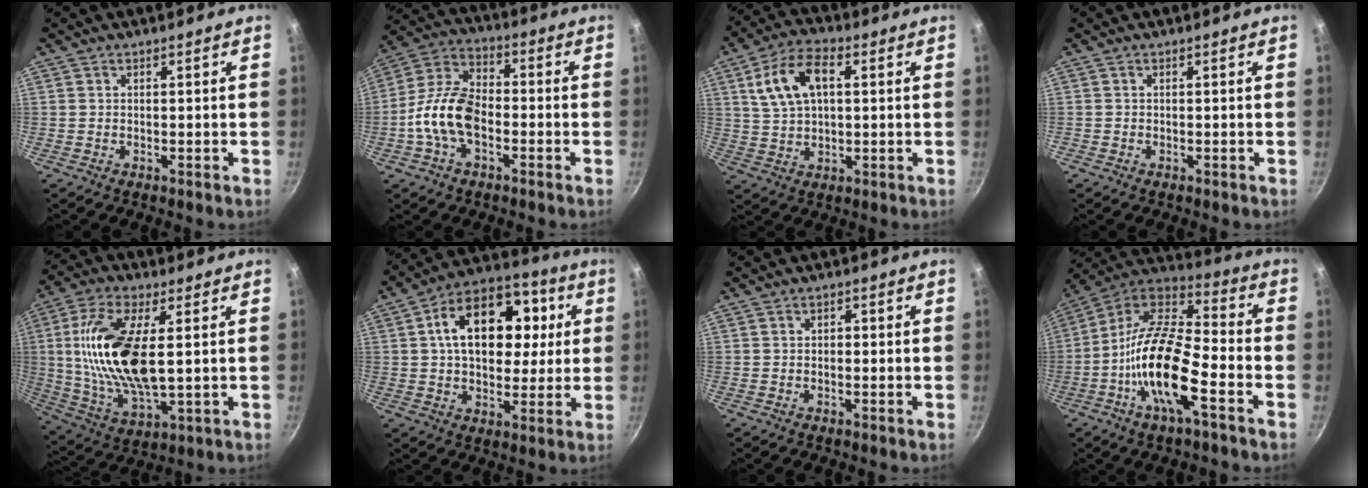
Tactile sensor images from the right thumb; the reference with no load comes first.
{"total": 12.5, "force": [-3.1, 7.5, 9.5], "torque": [-0.164, 0.044, -0.074]}
{"total": 11.8, "force": [3.3, 6.8, 9.1], "torque": [-0.156, 0.015, 0.057]}
{"total": 0.0}
{"total": 18.8, "force": [2.6, 8.0, 16.8], "torque": [-0.334, -0.007, 0.050]}
{"total": 19.8, "force": [4.1, 13.3, 14.0], "torque": [-0.186, 0.016, 0.049]}
{"total": 1.2, "force": [0.0, 0.9, 0.8], "torque": [-0.009, 0.006, -0.002]}
{"total": 19.0, "force": [-6.7, 6.7, 16.5], "torque": [-0.305, 0.045, -0.146]}